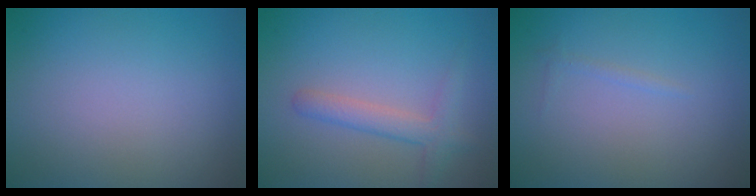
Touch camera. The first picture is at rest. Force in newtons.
{"total": 1.8, "press": 1.8, "slide": 0.2}
{"total": 0.5, "press": 0.5, "slide": 0.1}